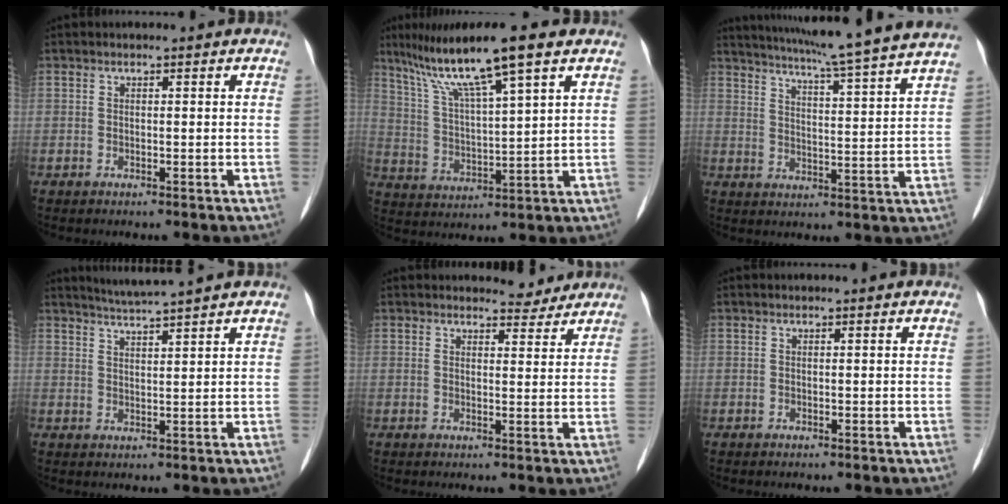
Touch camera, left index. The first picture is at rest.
{"total": 12.1, "force": [8.3, -0.4, 8.8], "torque": [-0.162, 0.013, 0.148]}
{"total": 20.3, "force": [18.1, -1.9, 9.0], "torque": [-0.153, -0.036, 0.233]}
{"total": 5.3, "force": [4.8, -1.2, 1.9], "torque": [-0.037, 0.012, 0.081]}
{"total": 3.3, "force": [3.2, 0.9, 0.0], "torque": [-0.001, -0.010, 0.036]}
{"total": 0.0}